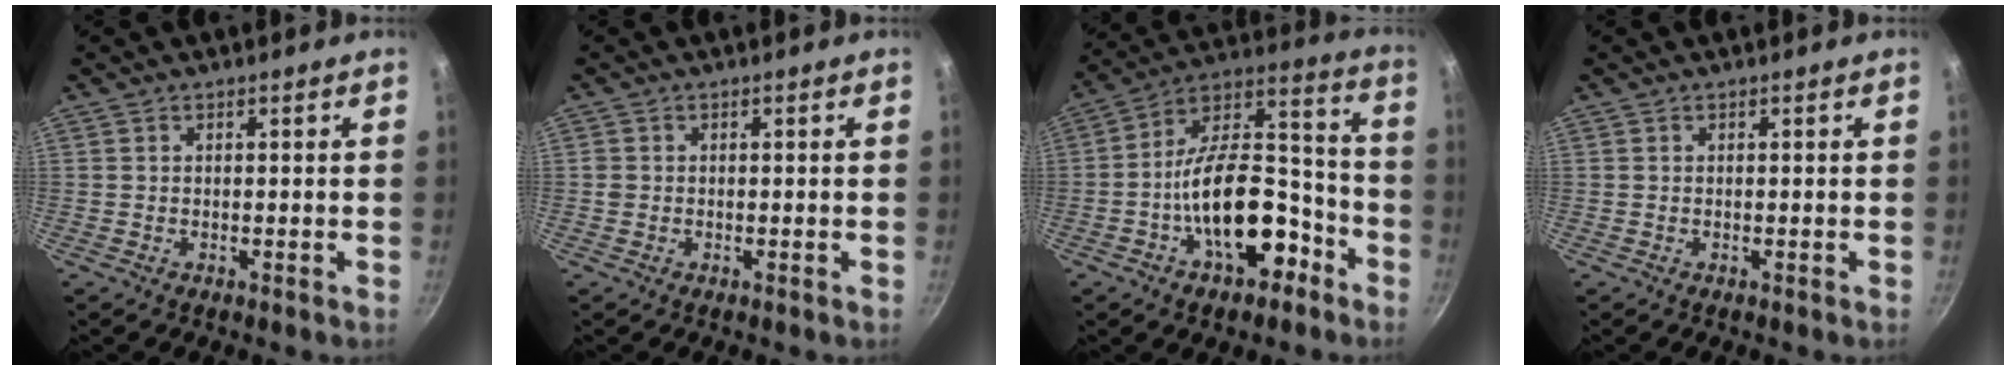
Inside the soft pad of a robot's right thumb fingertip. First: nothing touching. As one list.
[{"total": 1.2, "force": [-0.1, 1.1, 0.4], "torque": [-0.004, 0.005, -0.003]}, {"total": 19.4, "force": [-7.6, 10.2, 14.6], "torque": [-0.190, 0.083, -0.119]}, {"total": 0.0}]